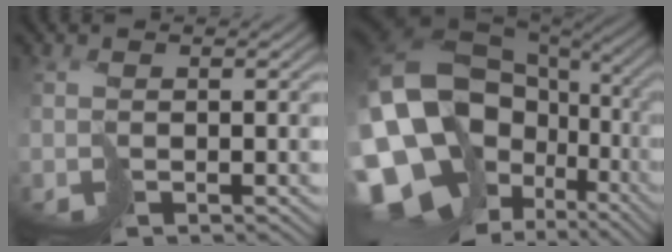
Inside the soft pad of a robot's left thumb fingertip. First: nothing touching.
{"total": 18.9, "force": [-2.4, 14.7, 11.7], "torque": [-0.280, -0.021, -0.015]}